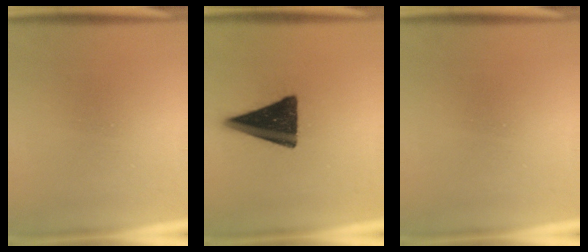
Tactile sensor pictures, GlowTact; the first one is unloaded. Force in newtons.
{"total": 16.6}
{"total": 0.0}